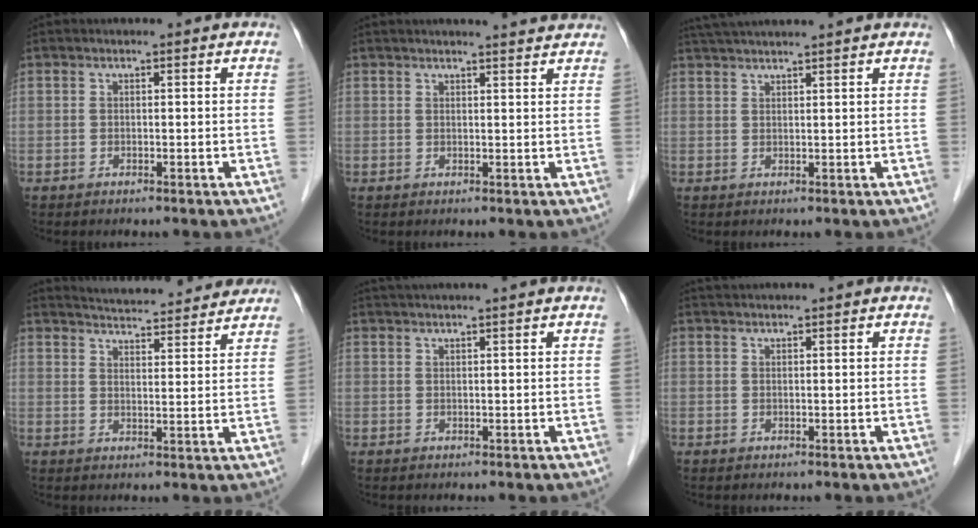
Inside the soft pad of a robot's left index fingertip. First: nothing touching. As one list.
[{"total": 5.1, "force": [4.8, 0.0, 1.7], "torque": [-0.024, 0.013, 0.049]}, {"total": 7.7, "force": [6.9, -0.8, 3.3], "torque": [-0.055, 0.037, 0.105]}, {"total": 14.8, "force": [14.1, 1.8, 4.1], "torque": [-0.057, 0.009, 0.181]}, {"total": 5.6, "force": [5.0, -1.0, 2.5], "torque": [-0.031, 0.030, 0.070]}, {"total": 2.9, "force": [2.8, -0.1, 0.8], "torque": [-0.007, 0.030, 0.048]}]